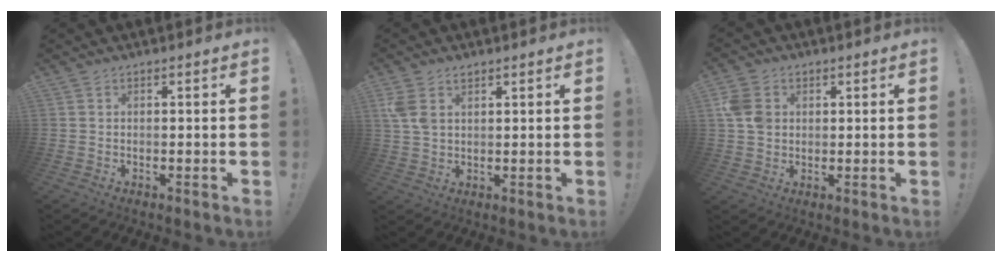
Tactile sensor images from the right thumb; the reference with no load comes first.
{"total": 5.0, "force": [2.5, 3.1, 2.9], "torque": [-0.049, -0.009, 0.049]}
{"total": 7.4, "force": [1.4, 6.2, 3.8], "torque": [-0.068, 0.007, 0.028]}